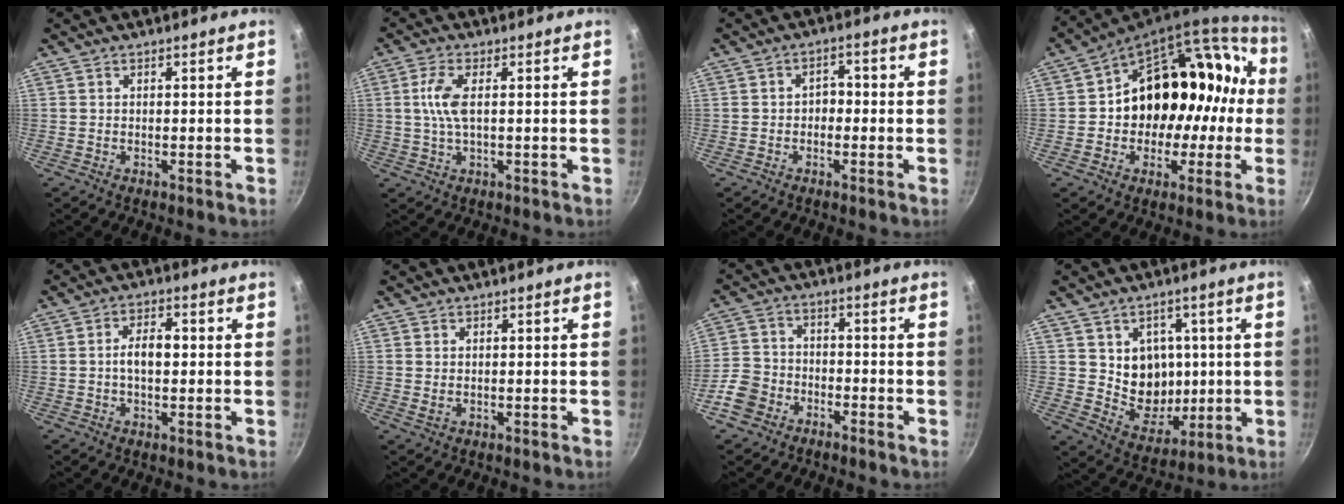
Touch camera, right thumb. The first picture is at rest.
{"total": 4.7, "force": [0.5, 1.6, 4.4], "torque": [-0.103, 0.004, 0.009]}
{"total": 3.1, "force": [-0.7, 2.3, 1.9], "torque": [-0.006, 0.014, -0.015]}
{"total": 22.5, "force": [0.0, 17.7, 13.9], "torque": [-0.152, 0.073, 0.007]}
{"total": 5.2, "force": [-0.1, 2.9, 4.3], "torque": [-0.064, 0.018, -0.006]}
{"total": 1.2, "force": [0.2, 0.9, 0.8], "torque": [-0.015, -0.003, 0.003]}
{"total": 7.0, "force": [-4.3, 4.9, 2.6], "torque": [-0.037, 0.047, -0.091]}
{"total": 11.3, "force": [1.3, 10.0, 5.1], "torque": [-0.033, -0.016, 0.035]}